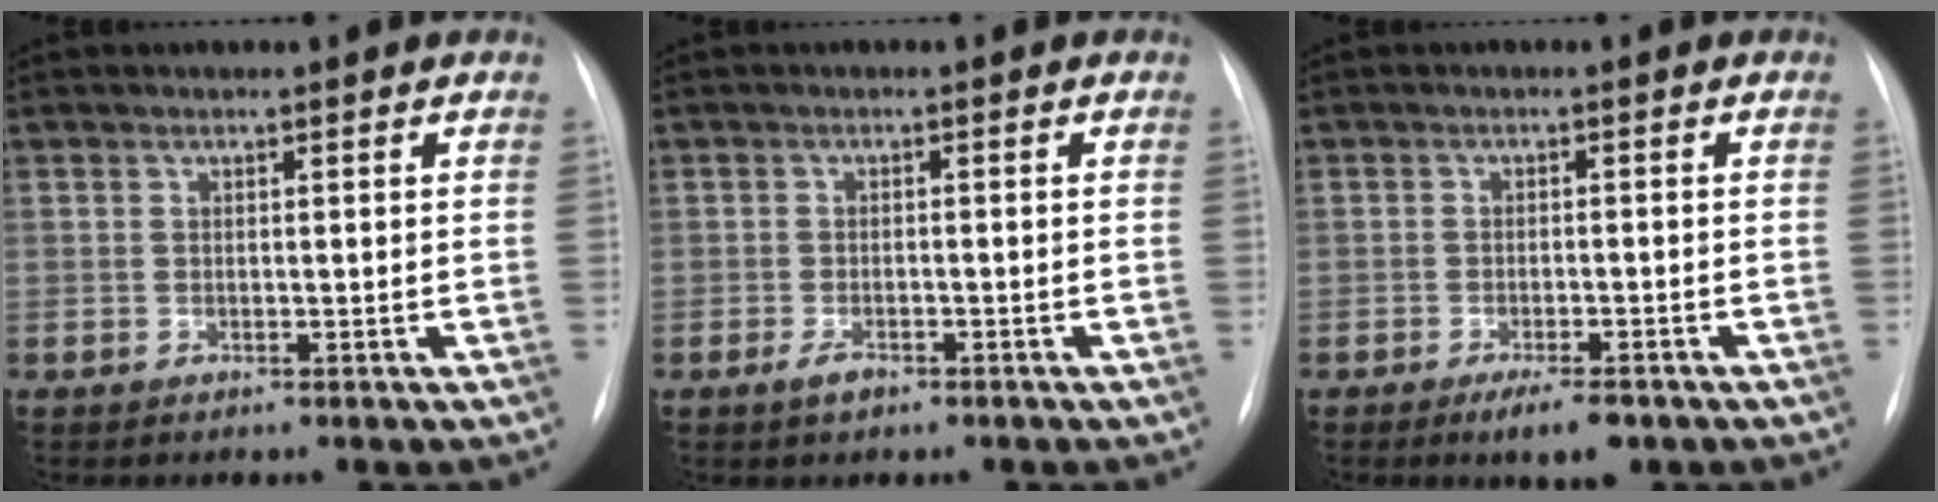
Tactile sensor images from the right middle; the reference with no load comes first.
{"total": 2.1, "force": [-1.3, 0.9, 1.3], "torque": [-0.029, -0.001, -0.021]}
{"total": 4.4, "force": [-2.9, 1.2, 3.1], "torque": [-0.050, -0.004, -0.041]}